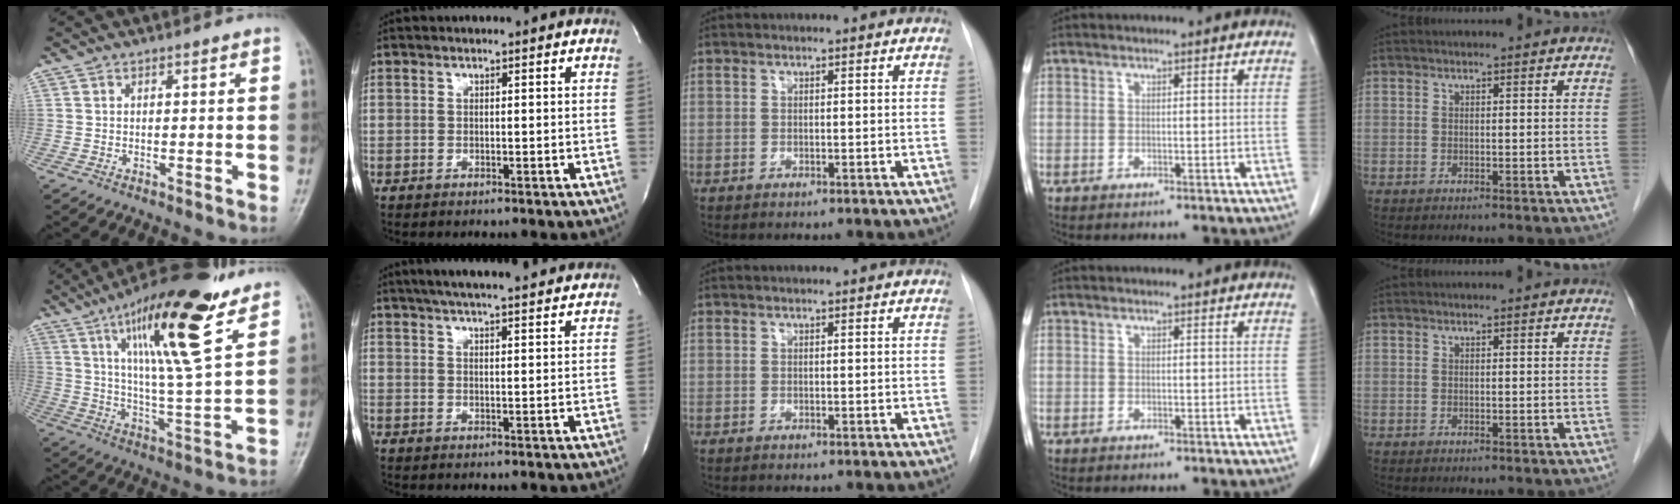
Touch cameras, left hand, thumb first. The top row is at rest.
{"thumb": {"total": 20.7, "force": [11.2, 4.3, 16.9], "torque": [-0.260, -0.047, 0.187]}, "index": {"total": 17.0, "force": [15.1, 1.6, 7.8], "torque": [-0.125, 0.030, 0.197]}}